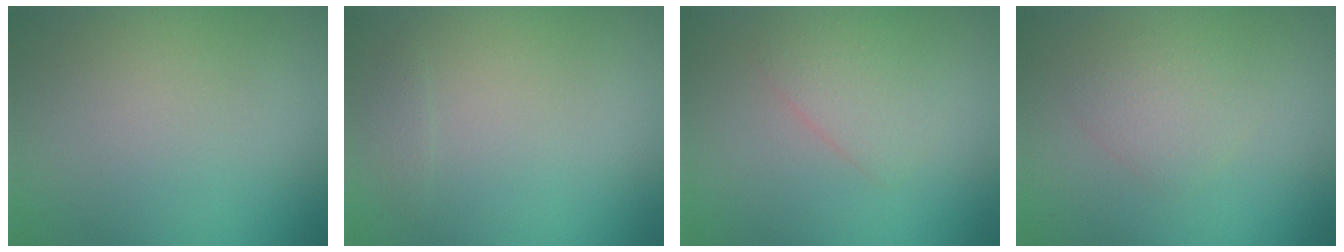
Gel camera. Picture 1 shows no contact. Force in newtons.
{"total": 0.7, "press": 0.7, "slide": 0.0}
{"total": 2.2, "press": 2.2, "slide": 0.1}
{"total": 2.1, "press": 2.1, "slide": 0.1}